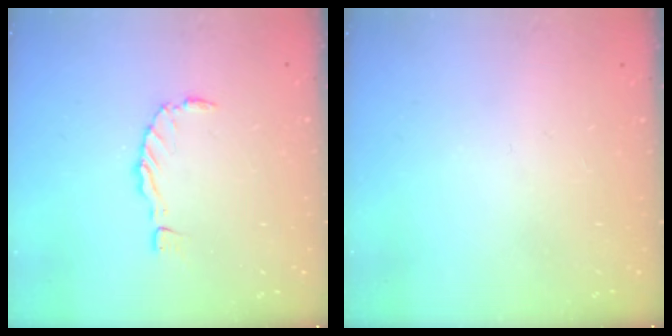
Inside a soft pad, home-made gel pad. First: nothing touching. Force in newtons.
{"total": 1.5, "press": 1.5, "slide": 0.1}